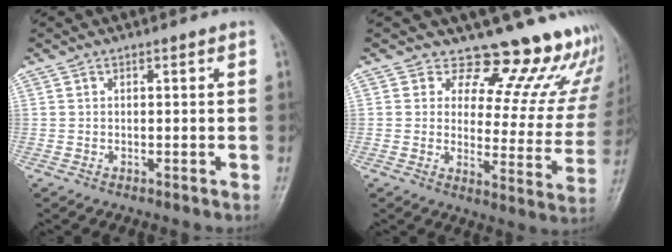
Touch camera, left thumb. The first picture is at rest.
{"total": 17.1, "force": [14.7, 6.6, 5.9], "torque": [-0.014, -0.121, 0.161]}